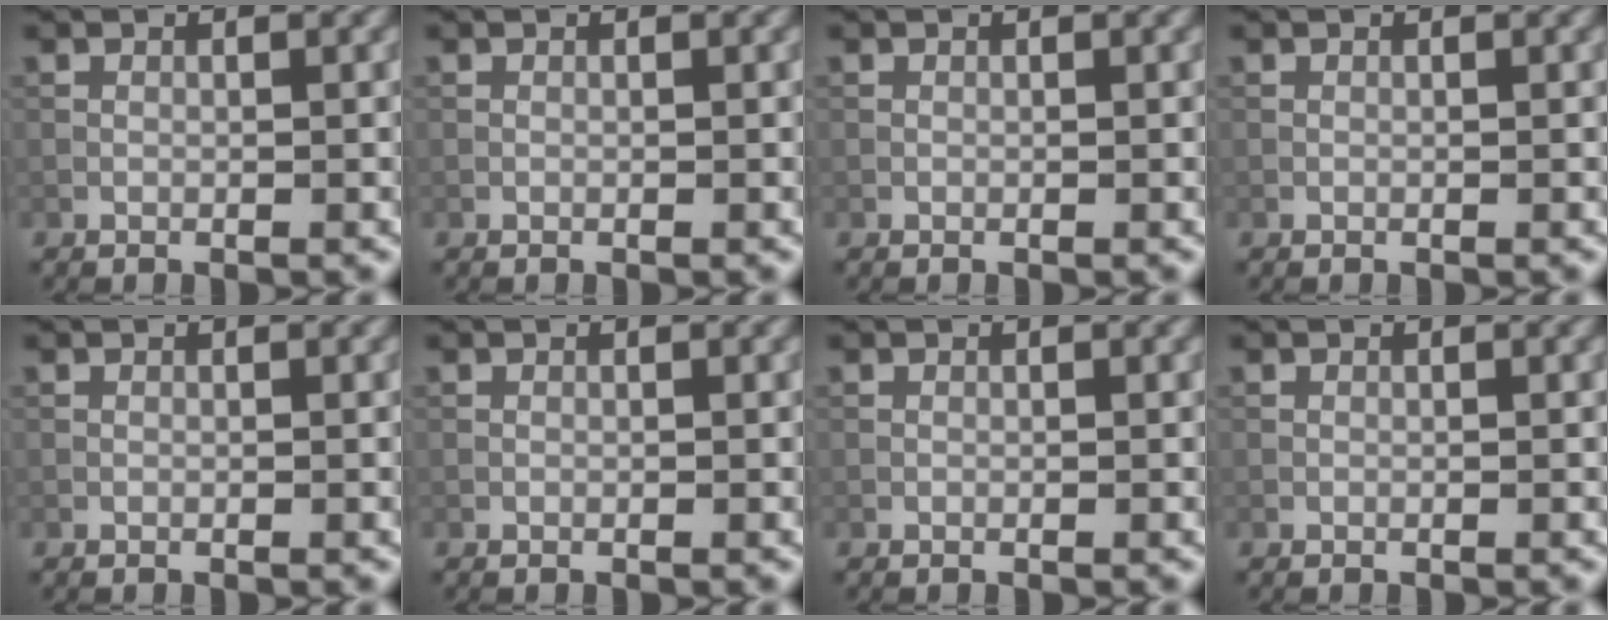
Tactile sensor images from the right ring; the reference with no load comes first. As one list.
[{"total": 0.0}, {"total": 0.0}, {"total": 0.0}, {"total": 0.0}, {"total": 0.0}, {"total": 0.0}, {"total": 0.0}]